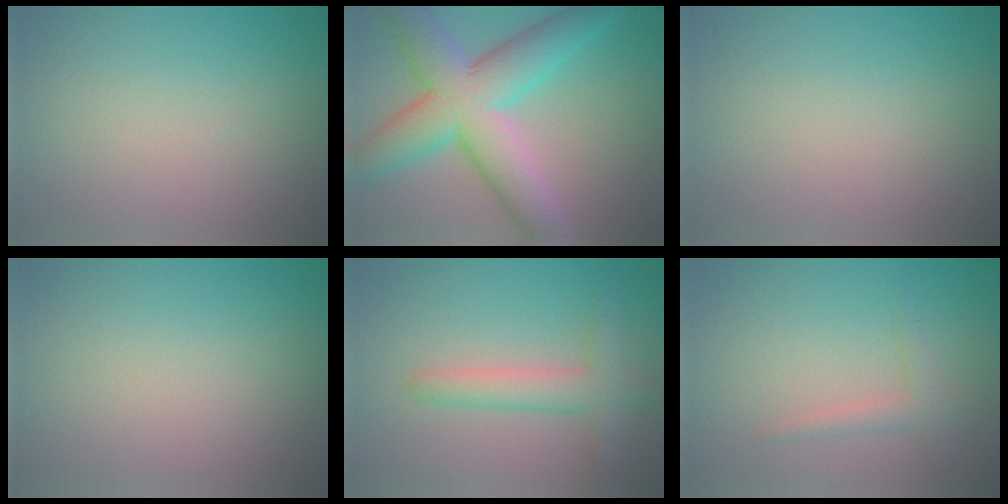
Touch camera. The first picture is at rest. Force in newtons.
{"total": 10.0, "press": 10.0, "slide": 0.2}
{"total": 0.0}
{"total": 0.0}
{"total": 3.8, "press": 3.8, "slide": 0.2}
{"total": 1.6, "press": 1.5, "slide": 0.1}